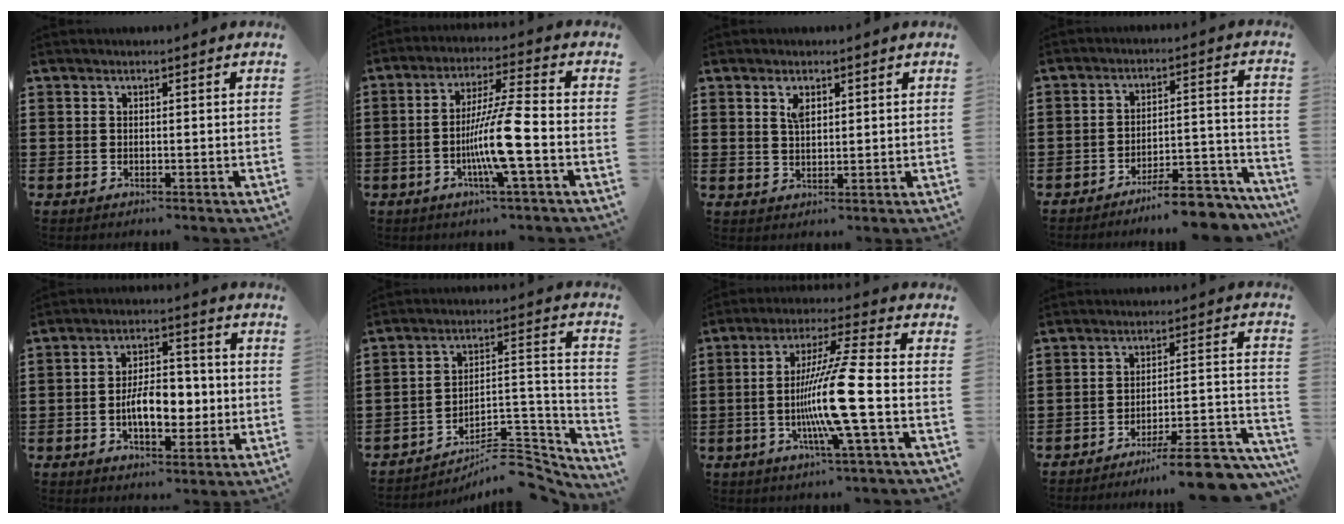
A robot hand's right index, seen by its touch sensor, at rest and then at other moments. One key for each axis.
{"total": 9.9, "fx": -2.9, "fy": -0.1, "fz": 9.5, "tx": -0.187, "ty": -0.015, "tz": -0.062}
{"total": 2.4, "fx": 1.3, "fy": 1.1, "fz": 1.7, "tx": -0.030, "ty": 0.000, "tz": 0.020}
{"total": 8.1, "fx": -7.5, "fy": 0.8, "fz": 2.9, "tx": -0.033, "ty": 0.023, "tz": -0.139}
{"total": 8.3, "fx": -1.4, "fy": 4.6, "fz": 6.8, "tx": -0.104, "ty": 0.005, "tz": -0.031}
{"total": 7.8, "fx": -6.5, "fy": 2.4, "fz": 3.7, "tx": -0.051, "ty": 0.017, "tz": -0.122}
{"total": 12.1, "fx": -2.9, "fy": -0.8, "fz": 11.8, "tx": -0.235, "ty": -0.019, "tz": -0.067}
{"total": 9.3, "fx": -7.8, "fy": 0.6, "fz": 5.1, "tx": -0.069, "ty": 0.008, "tz": -0.147}